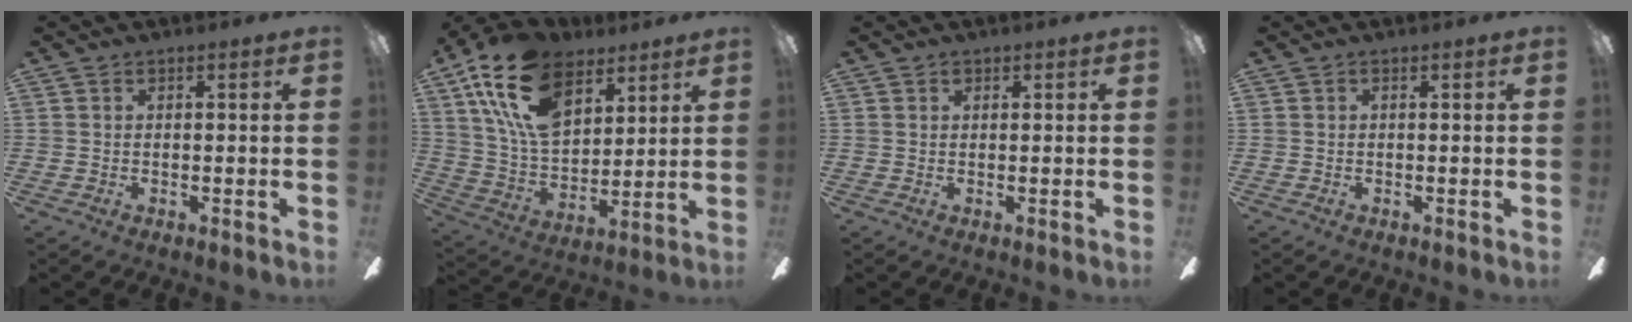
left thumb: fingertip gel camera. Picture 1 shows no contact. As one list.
[{"total": 20.4, "force": [11.6, 11.9, 11.9], "torque": [-0.239, -0.036, 0.213]}, {"total": 0.8, "force": [0.5, 0.6, 0.3], "torque": [-0.007, 0.001, 0.010]}, {"total": 0.0}]